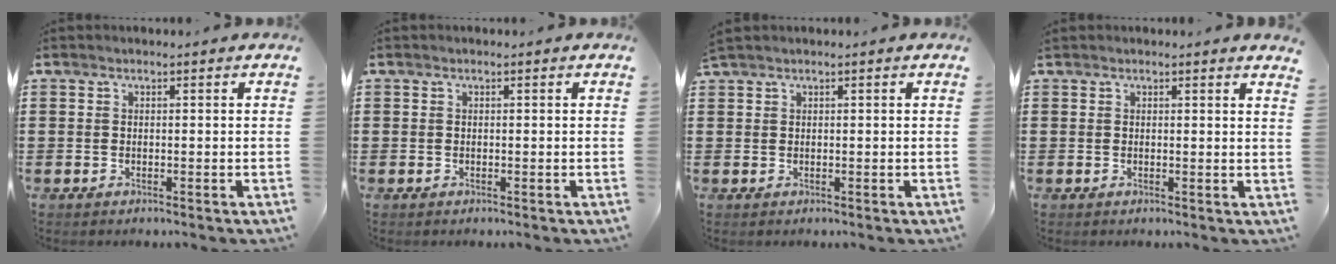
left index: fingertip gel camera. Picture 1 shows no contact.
{"total": 0.0}
{"total": 0.7, "force": [0.6, 0.0, 0.3], "torque": [-0.007, -0.001, 0.013]}
{"total": 1.2, "force": [1.1, -0.2, 0.4], "torque": [-0.010, -0.003, 0.021]}